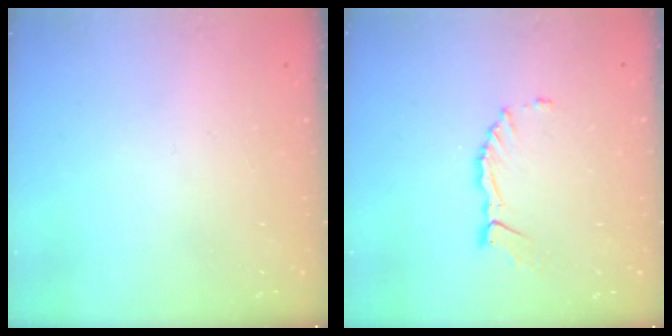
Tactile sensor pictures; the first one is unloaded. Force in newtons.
{"total": 3.8, "press": 3.8, "slide": 0.3}